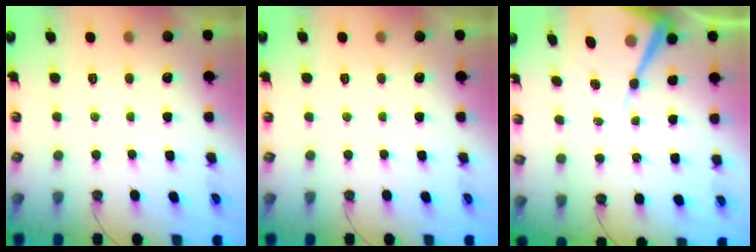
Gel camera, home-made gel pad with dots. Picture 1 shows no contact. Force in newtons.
{"total": 0.0}
{"total": 14.8, "press": 14.7, "slide": 1.6}